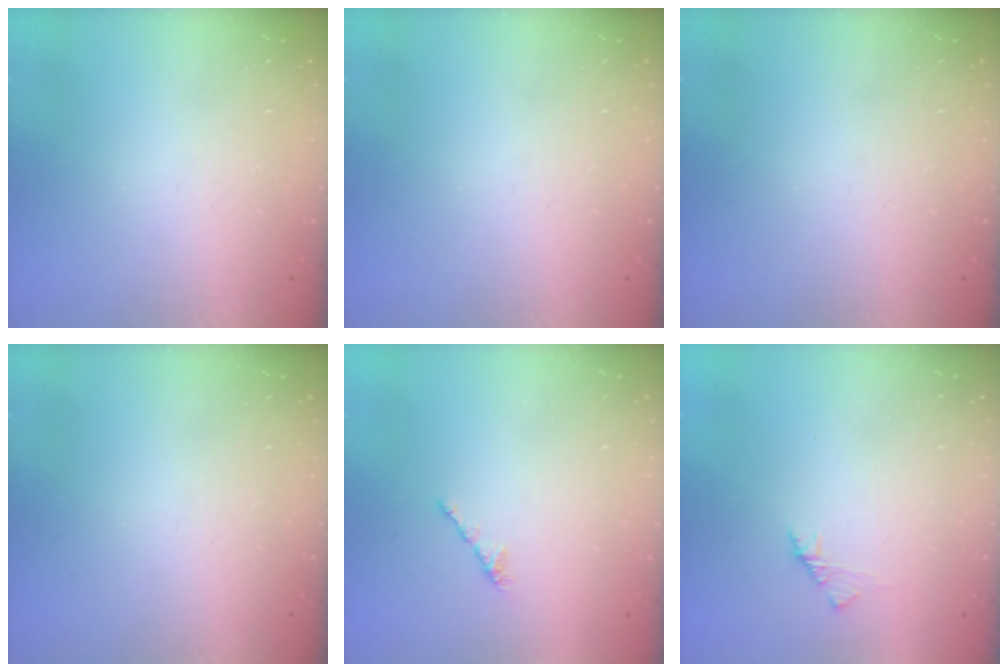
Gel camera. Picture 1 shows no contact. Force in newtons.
{"total": 0.0}
{"total": 0.0}
{"total": 0.0}
{"total": 2.1, "press": 2.0, "slide": 0.7}
{"total": 1.7, "press": 1.6, "slide": 0.5}